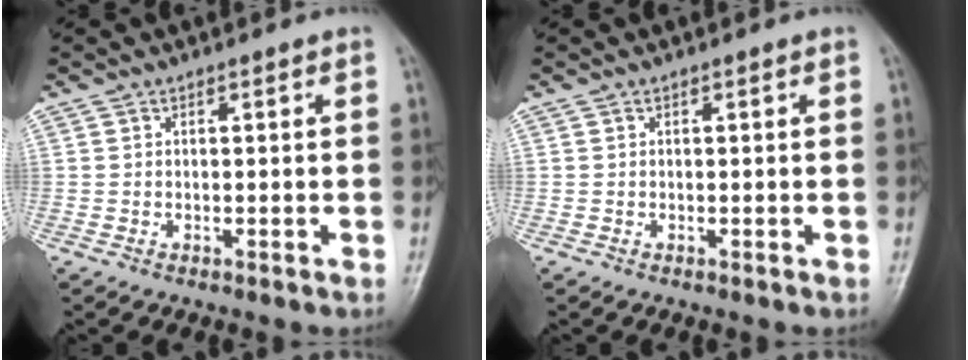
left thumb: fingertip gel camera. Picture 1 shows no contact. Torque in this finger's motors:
{"motor_torque": [-0.02, 0.02, -0.01, -0.01, 0.00]}